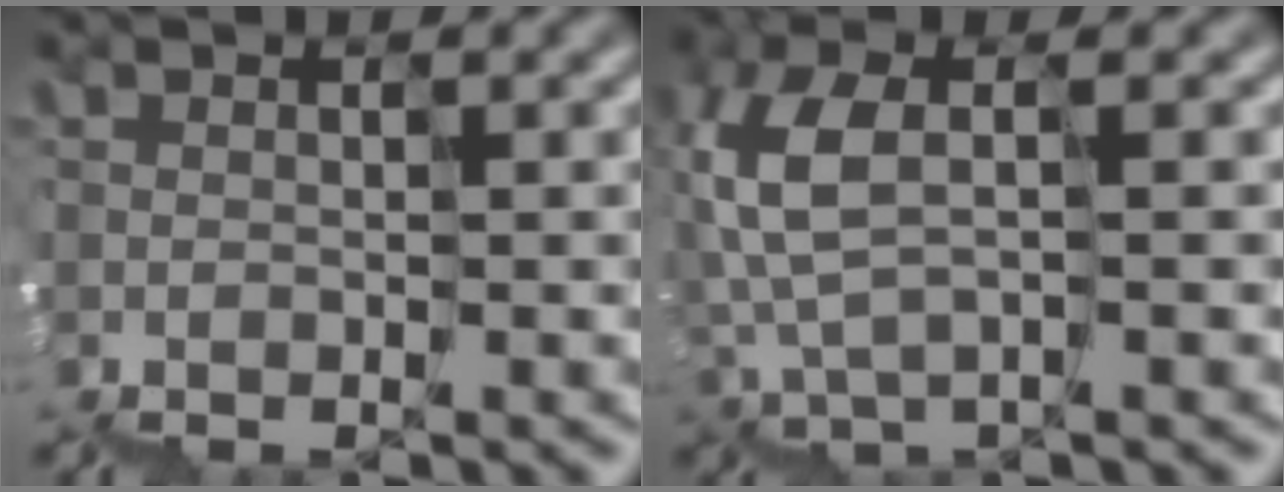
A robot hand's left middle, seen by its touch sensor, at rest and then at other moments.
{"total": 3.0, "force": [1.1, 0.9, 2.6], "torque": [-0.087, 0.020, 0.018]}